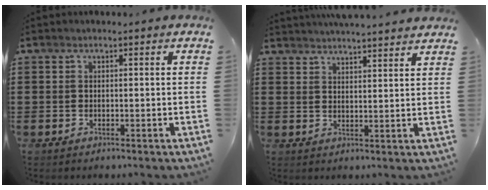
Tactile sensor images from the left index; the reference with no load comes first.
{"total": 3.5, "force": [3.4, -0.5, 0.0], "torque": [-0.011, -0.015, 0.062]}